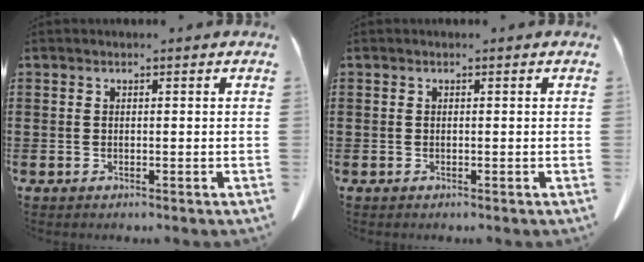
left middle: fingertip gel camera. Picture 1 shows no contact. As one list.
[{"total": 0.0}]